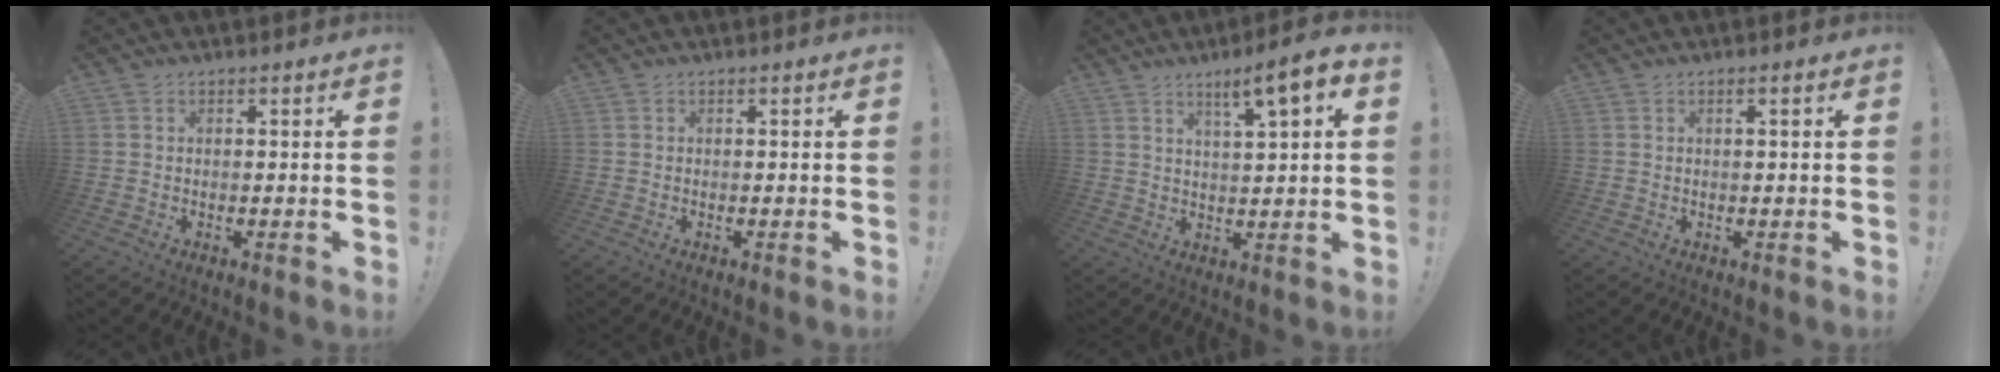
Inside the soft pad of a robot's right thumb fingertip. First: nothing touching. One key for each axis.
{"total": 0.0}
{"total": 8.1, "fx": 4.5, "fy": 0.9, "fz": 6.7, "tx": -0.093, "ty": -0.028, "tz": 0.068}
{"total": 1.2, "fx": 0.3, "fy": -0.3, "fz": 1.2, "tx": -0.013, "ty": -0.003, "tz": 0.002}